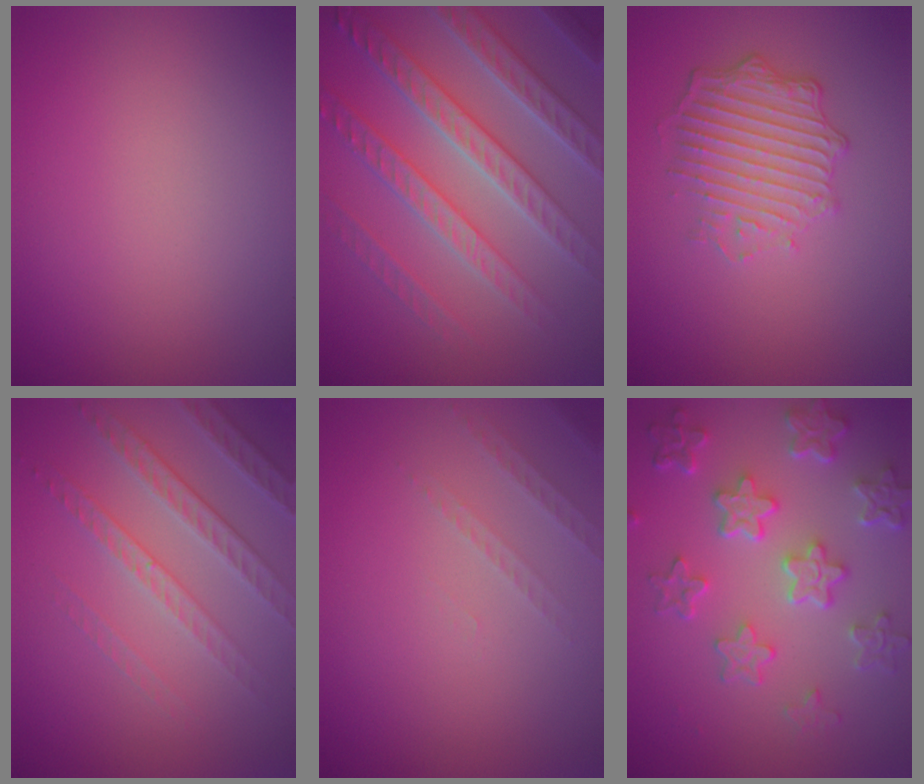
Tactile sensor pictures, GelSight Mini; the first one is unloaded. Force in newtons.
{"total": 7.1, "press": 6.9, "slide": 1.7}
{"total": 4.1, "press": 3.2, "slide": 2.5}
{"total": 3.6, "press": 3.5, "slide": 0.5}
{"total": 1.5, "press": 1.4, "slide": 0.4}
{"total": 6.1, "press": 4.7, "slide": 4.0}